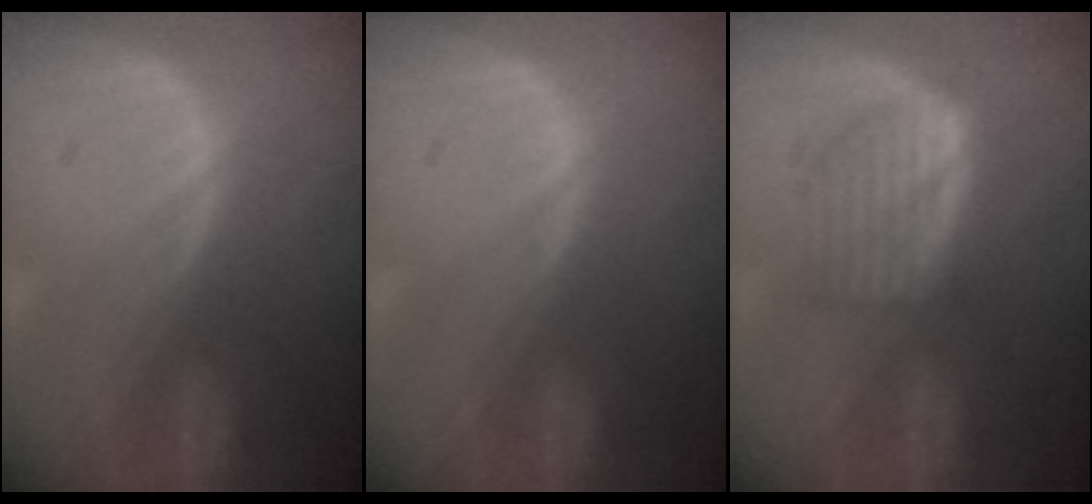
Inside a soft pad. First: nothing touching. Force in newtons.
{"total": 0.0}
{"total": 5.9, "press": 5.4, "slide": 2.4}